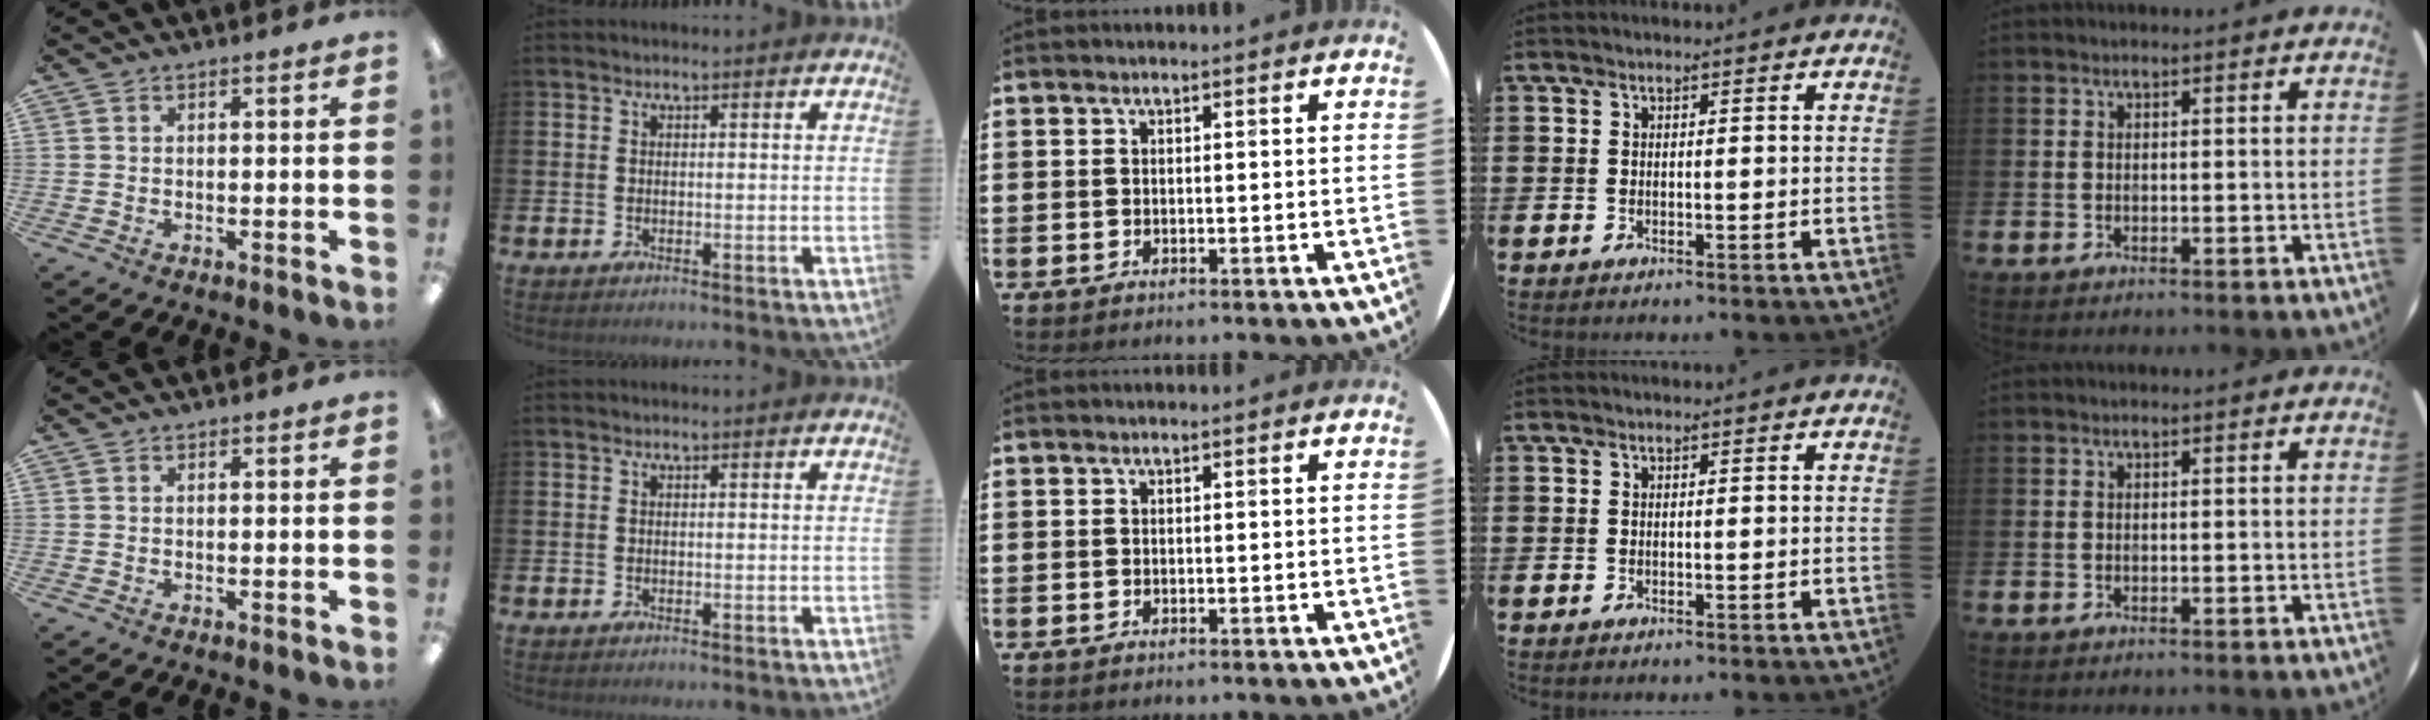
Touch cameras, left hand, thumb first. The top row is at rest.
{}